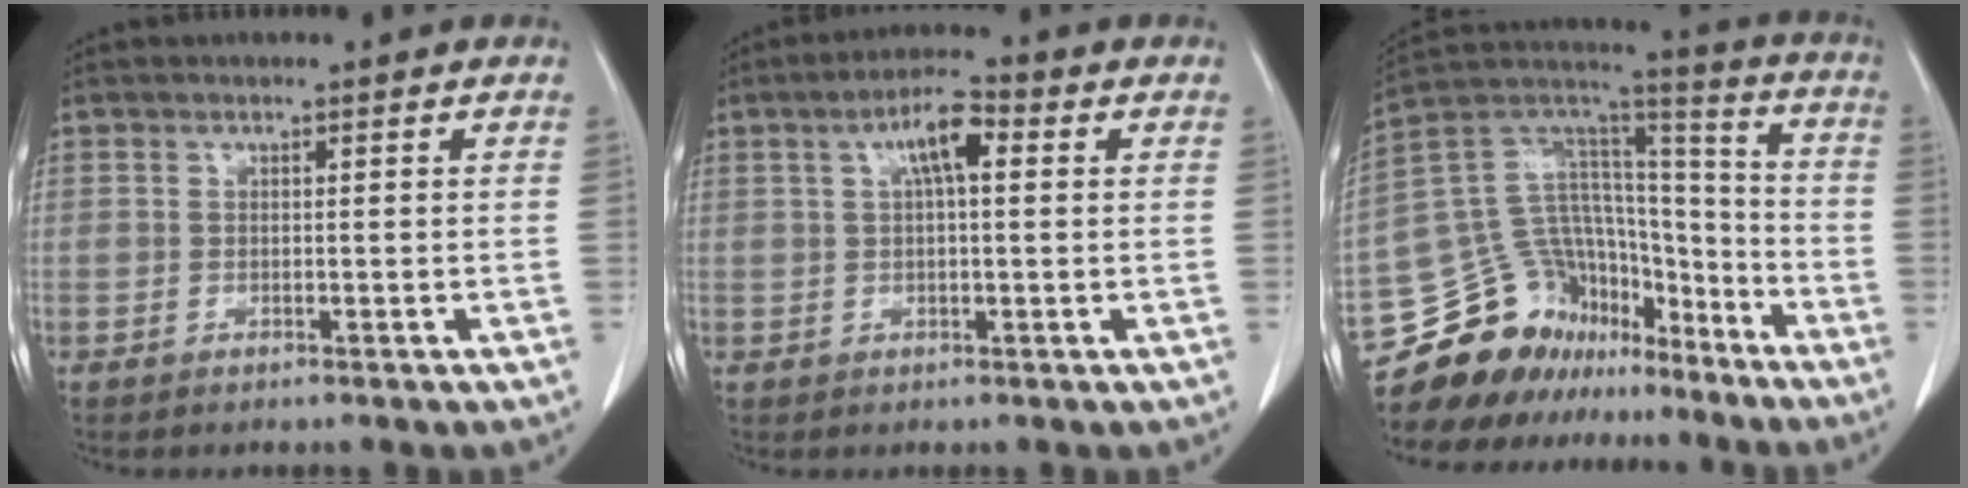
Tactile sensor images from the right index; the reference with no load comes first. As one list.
[{"total": 5.8, "force": [1.7, 1.4, 5.3], "torque": [-0.098, 0.020, 0.027]}, {"total": 20.7, "force": [-16.4, 11.1, 6.0], "torque": [-0.124, 0.077, -0.269]}]